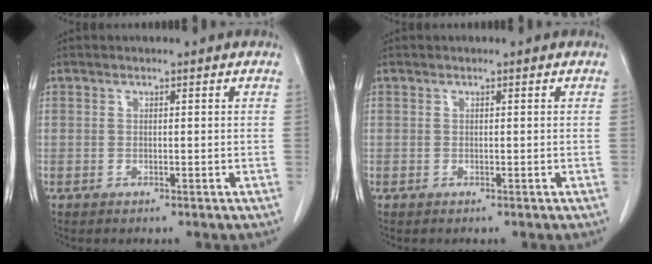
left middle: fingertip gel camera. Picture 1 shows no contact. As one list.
[{"total": 0.0}]